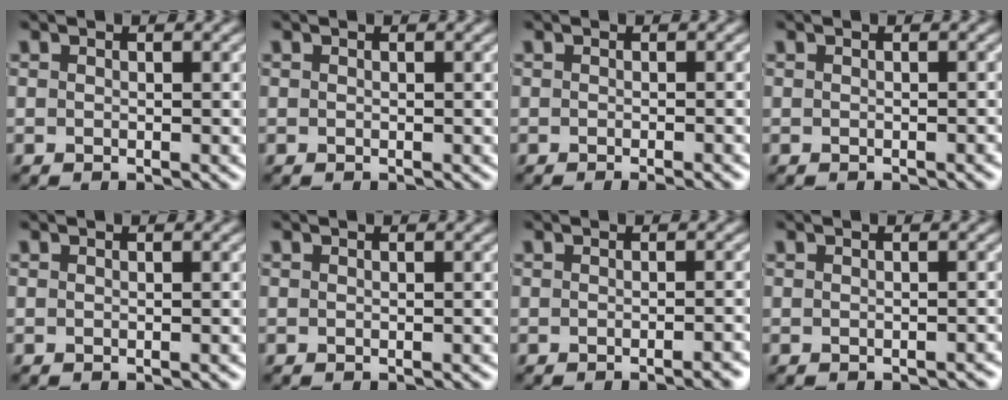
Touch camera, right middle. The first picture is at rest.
{"total": 0.0}
{"total": 1.5, "force": [-0.9, 0.2, 1.2], "torque": [-0.014, 0.001, -0.008]}
{"total": 0.7, "force": [-0.3, 0.3, 0.6], "torque": [-0.009, 0.001, 0.000]}
{"total": 0.0}
{"total": 0.0}
{"total": 1.5, "force": [-1.0, 0.3, 1.1], "torque": [-0.014, 0.004, -0.010]}
{"total": 0.6, "force": [-0.5, 0.3, 0.3], "torque": [-0.007, 0.000, -0.002]}